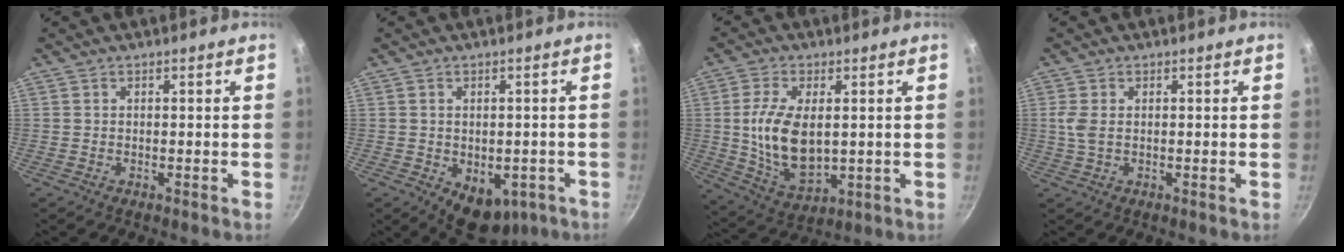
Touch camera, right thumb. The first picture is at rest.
{"total": 8.8, "force": [-2.8, 5.8, 6.0], "torque": [-0.045, 0.000, -0.021]}
{"total": 13.5, "force": [1.1, 7.3, 11.3], "torque": [-0.205, -0.011, 0.033]}
{"total": 3.7, "force": [0.6, 1.8, 3.2], "torque": [-0.075, 0.001, 0.014]}